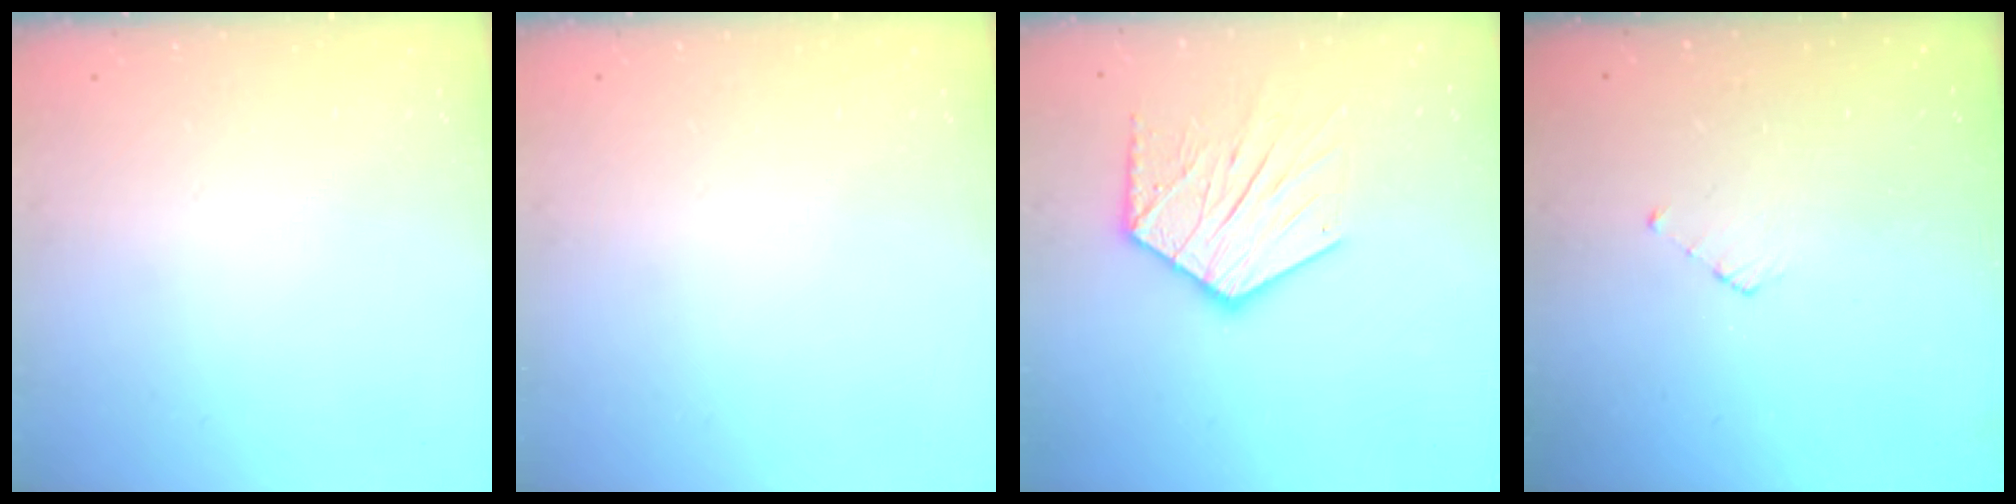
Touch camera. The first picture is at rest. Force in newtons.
{"total": 0.0}
{"total": 16.7, "press": 16.6, "slide": 1.3}
{"total": 3.9, "press": 3.9, "slide": 0.2}